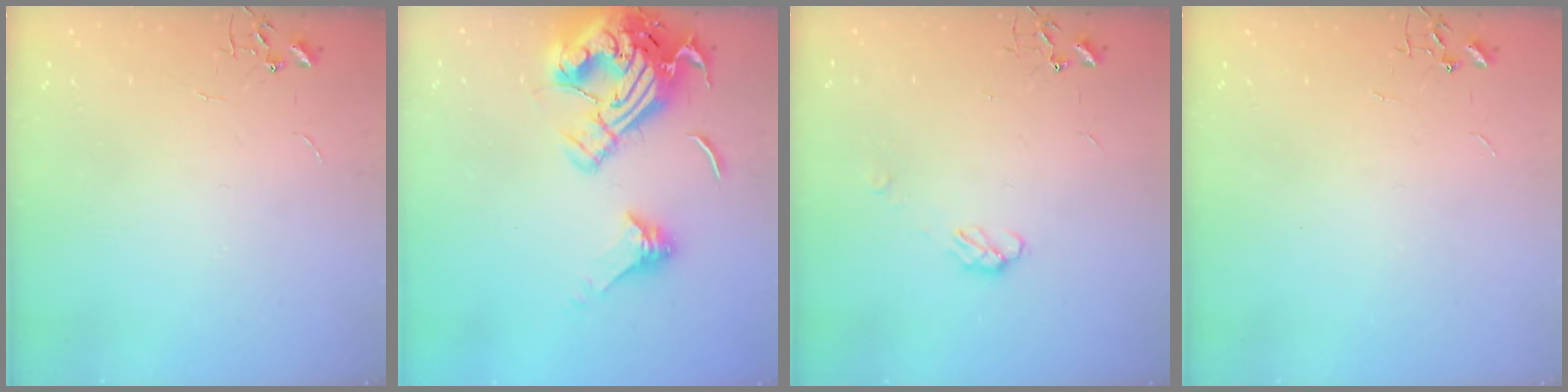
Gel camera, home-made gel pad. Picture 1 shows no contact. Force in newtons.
{"total": 24.6, "press": 24.5, "slide": 2.6}
{"total": 5.1, "press": 5.1, "slide": 0.5}
{"total": 0.0}